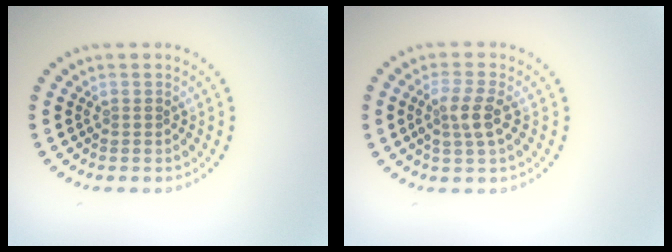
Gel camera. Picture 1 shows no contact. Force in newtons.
{"total": 2.5, "press": 2.3, "slide": 0.9}